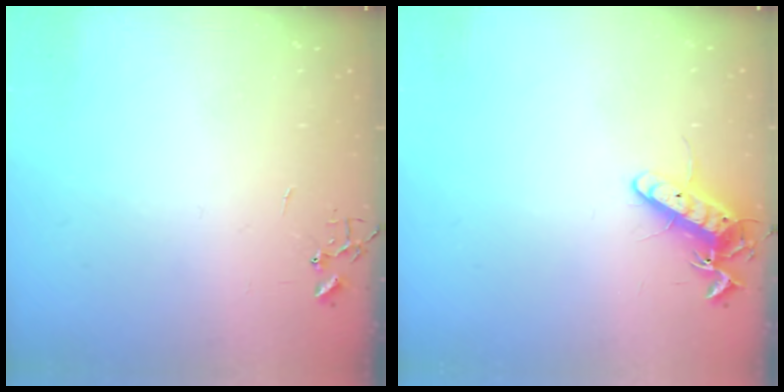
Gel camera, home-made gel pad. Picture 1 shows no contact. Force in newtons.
{"total": 11.4, "press": 11.4, "slide": 0.9}